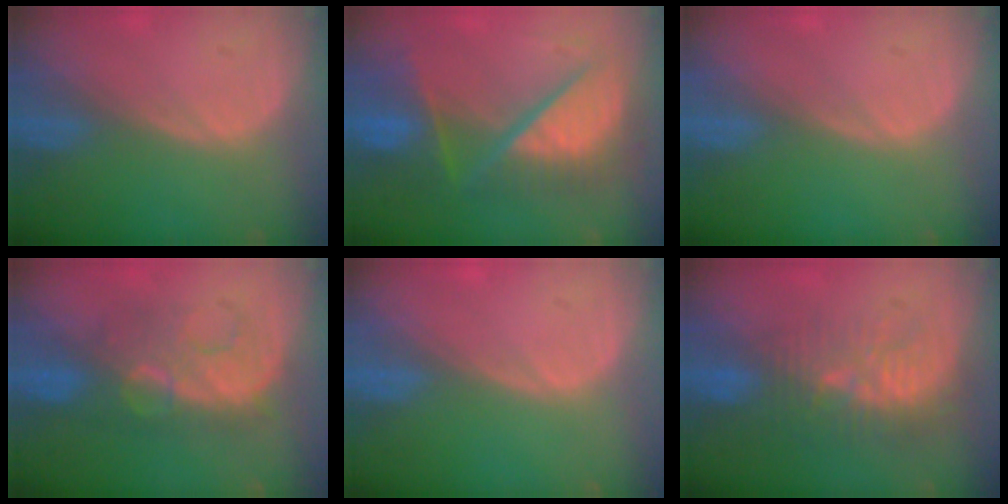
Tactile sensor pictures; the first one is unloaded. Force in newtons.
{"total": 11.0, "press": 11.0, "slide": 1.3}
{"total": 0.0}
{"total": 8.0, "press": 8.0, "slide": 0.7}
{"total": 0.0}
{"total": 9.7, "press": 8.9, "slide": 3.8}